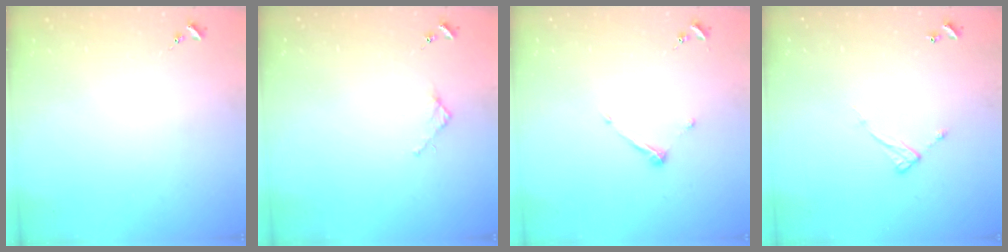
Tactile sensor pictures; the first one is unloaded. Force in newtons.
{"total": 2.4, "press": 2.3, "slide": 0.3}
{"total": 6.7, "press": 6.7, "slide": 0.3}
{"total": 7.3, "press": 7.3, "slide": 0.4}